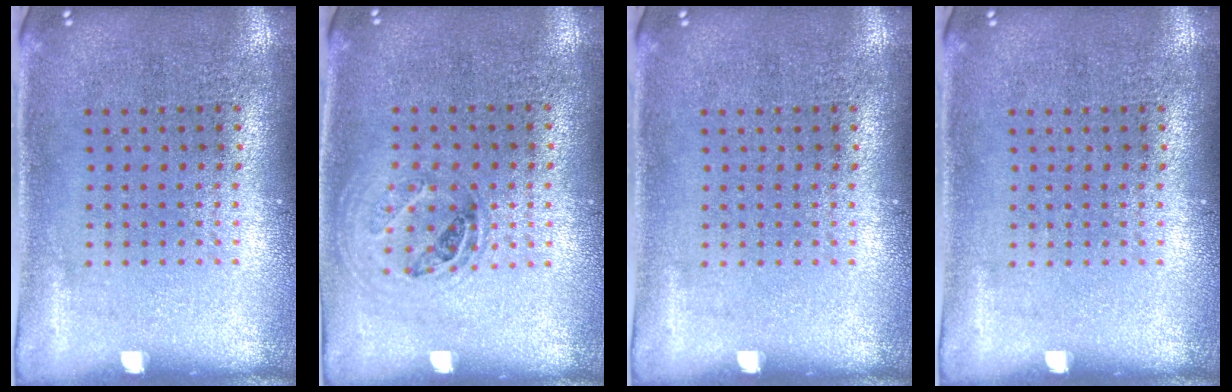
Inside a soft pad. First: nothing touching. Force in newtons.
{"total": 1.1, "press": 0.9, "slide": 0.6}
{"total": 0.0}
{"total": 0.0}